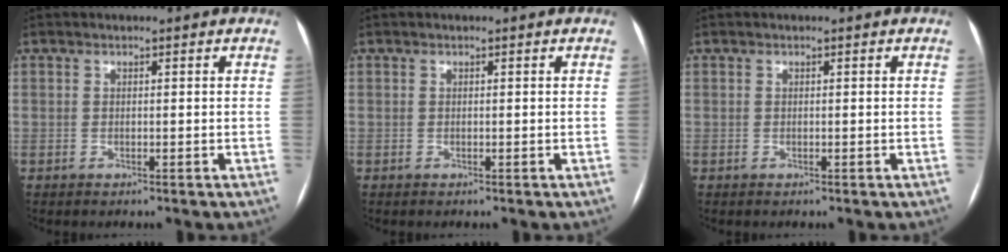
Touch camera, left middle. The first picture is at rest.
{"total": 0.0}
{"total": 0.0}